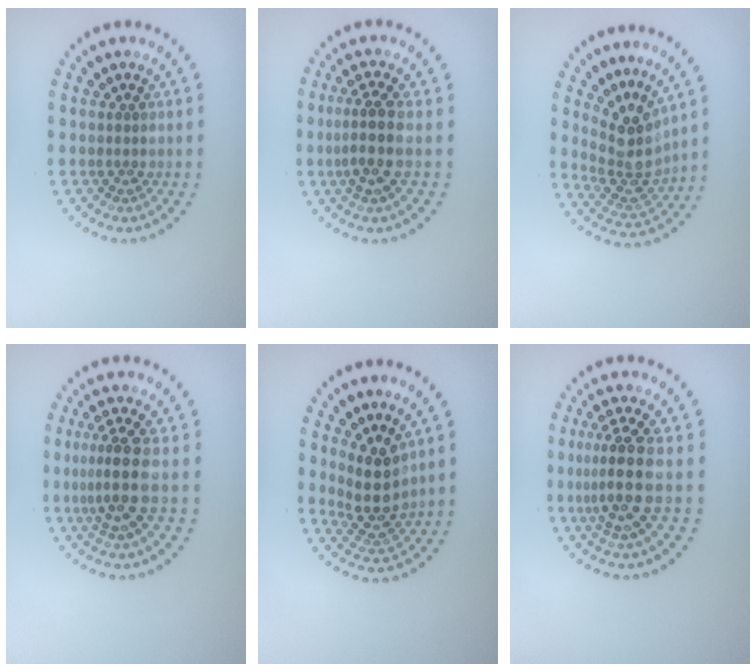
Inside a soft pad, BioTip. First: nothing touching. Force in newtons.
{"total": 2.9, "press": 2.4, "slide": 1.7}
{"total": 4.0, "press": 2.9, "slide": 2.8}
{"total": 3.6, "press": 2.9, "slide": 2.1}
{"total": 3.7, "press": 2.9, "slide": 2.3}
{"total": 3.9, "press": 3.0, "slide": 2.5}